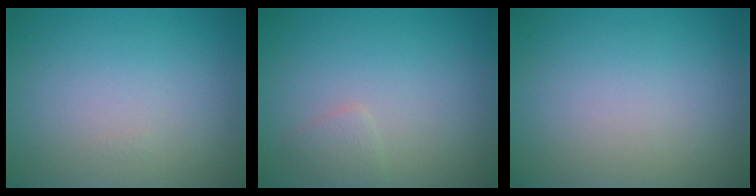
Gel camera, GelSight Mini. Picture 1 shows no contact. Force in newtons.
{"total": 1.1, "press": 1.1, "slide": 0.1}
{"total": 0.0}